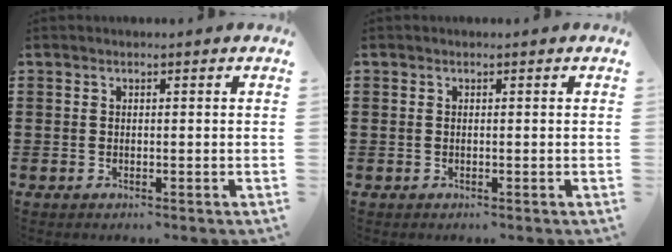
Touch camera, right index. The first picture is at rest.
{"total": 0.0}